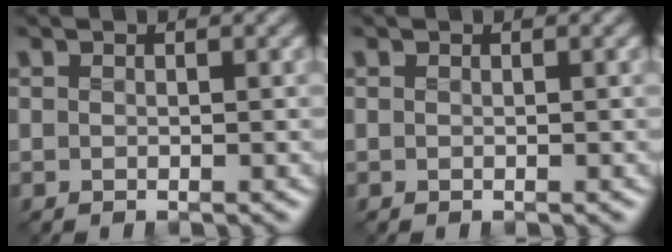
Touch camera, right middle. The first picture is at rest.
{"total": 0.0}